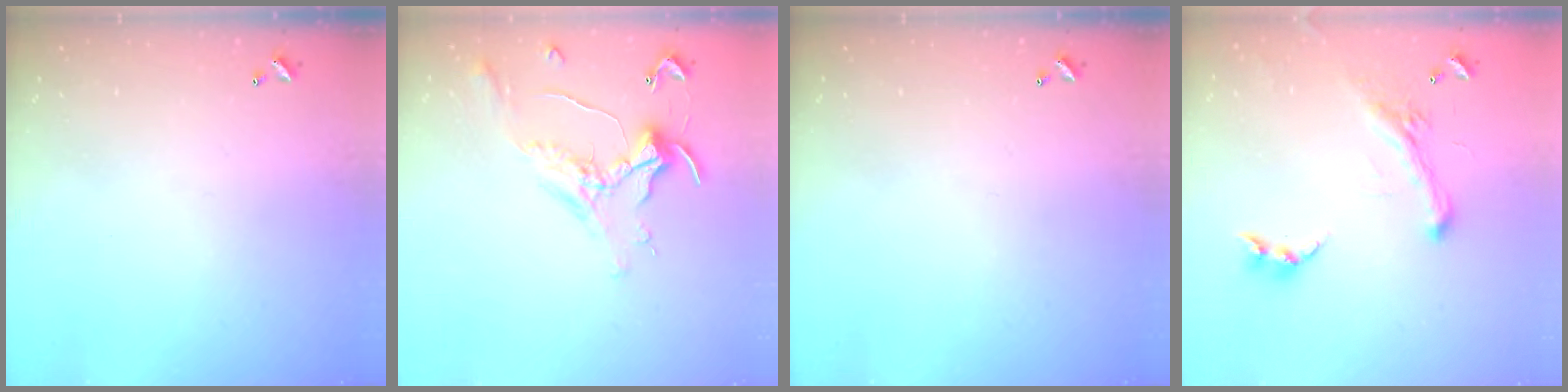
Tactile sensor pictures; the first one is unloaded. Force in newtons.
{"total": 1.1, "press": 1.0, "slide": 0.4}
{"total": 0.0}
{"total": 2.5, "press": 2.0, "slide": 1.4}